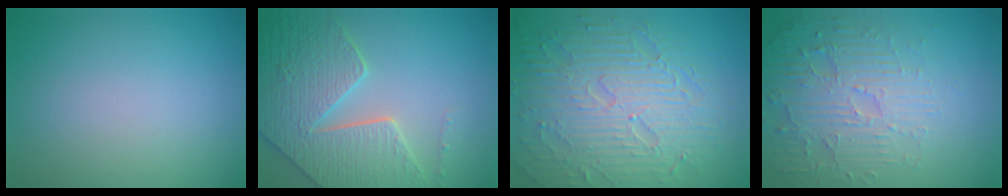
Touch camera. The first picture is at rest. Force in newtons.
{"total": 7.3, "press": 6.0, "slide": 4.2}
{"total": 9.5, "press": 6.4, "slide": 7.0}
{"total": 5.1, "press": 3.8, "slide": 3.4}